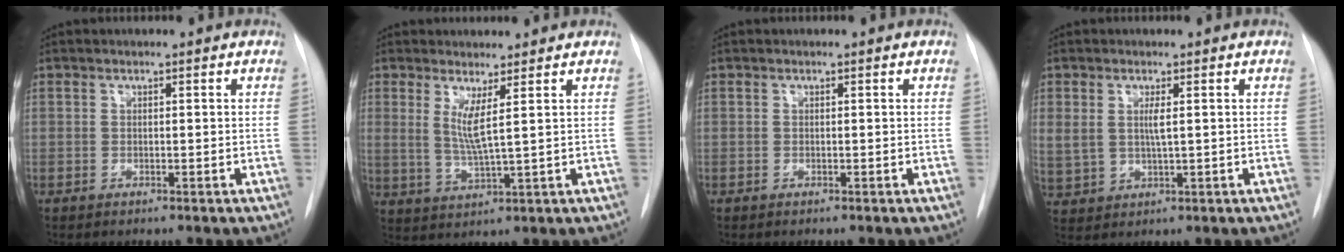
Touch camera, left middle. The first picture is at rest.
{"total": 4.3, "force": [1.7, -0.4, 4.0], "torque": [-0.081, -0.017, 0.038]}
{"total": 0.0}
{"total": 4.9, "force": [1.2, 2.3, 4.2], "torque": [-0.098, 0.003, 0.031]}